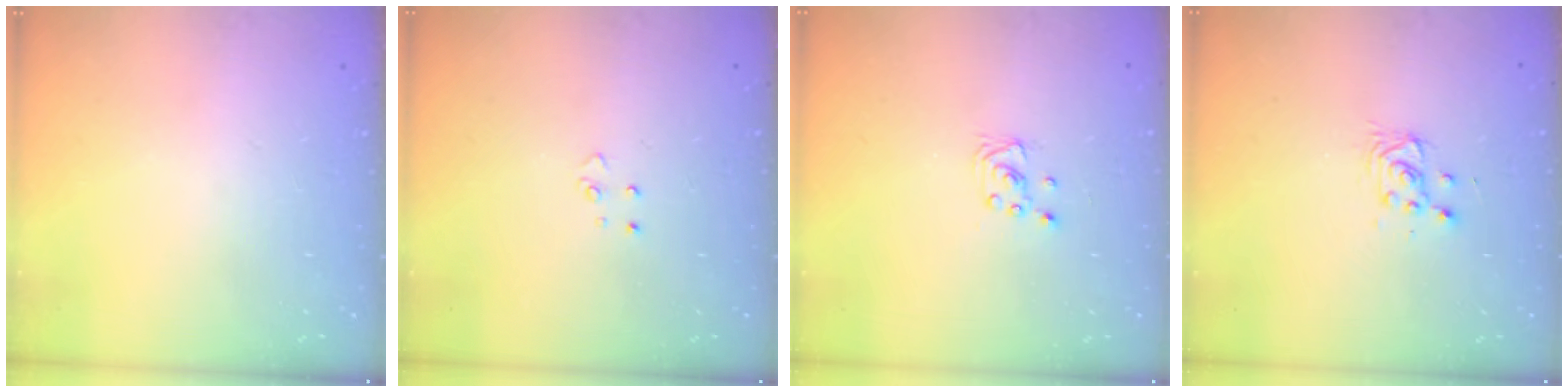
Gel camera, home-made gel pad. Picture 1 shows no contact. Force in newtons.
{"total": 3.9, "press": 3.9, "slide": 0.3}
{"total": 2.1, "press": 2.1, "slide": 0.2}
{"total": 3.1, "press": 3.1, "slide": 0.2}